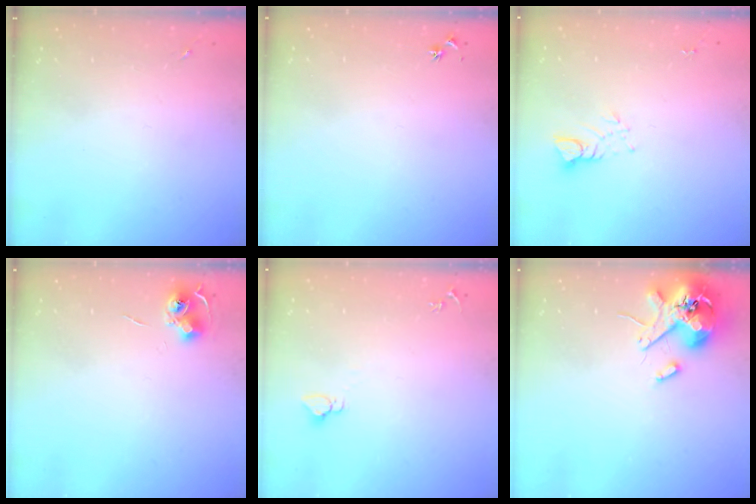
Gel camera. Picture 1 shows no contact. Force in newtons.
{"total": 3.0, "press": 2.9, "slide": 0.3}
{"total": 3.5, "press": 3.5, "slide": 0.3}
{"total": 6.8, "press": 6.8, "slide": 0.7}
{"total": 2.9, "press": 2.9, "slide": 0.1}
{"total": 12.7, "press": 12.6, "slide": 1.9}